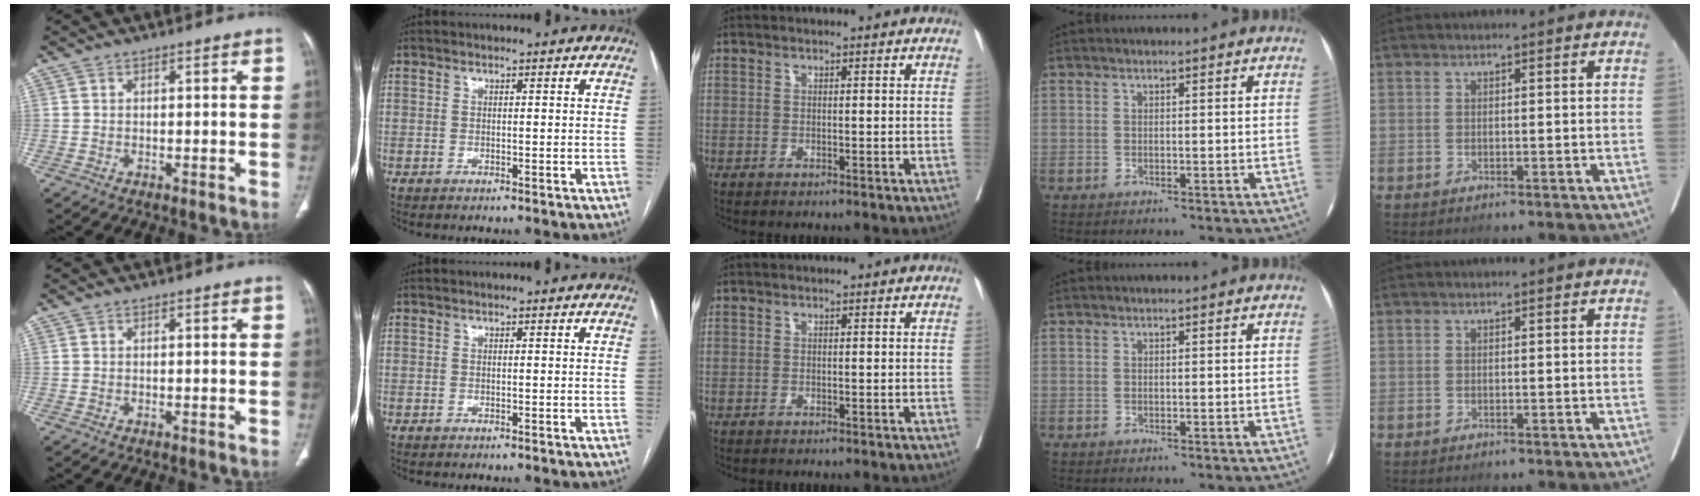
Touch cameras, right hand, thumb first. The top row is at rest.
{}